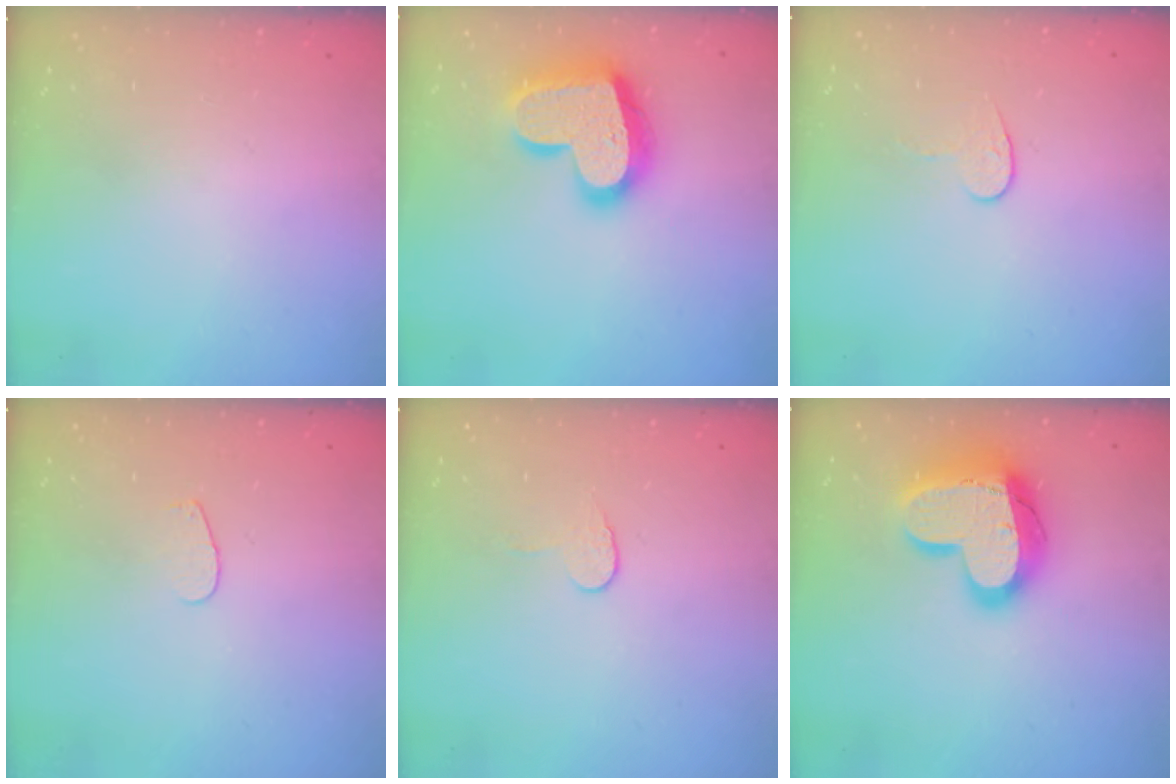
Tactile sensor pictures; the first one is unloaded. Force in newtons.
{"total": 21.7, "press": 21.6, "slide": 1.5}
{"total": 6.0, "press": 6.0, "slide": 0.4}
{"total": 2.6, "press": 2.5, "slide": 0.3}
{"total": 5.3, "press": 5.3, "slide": 0.5}
{"total": 19.7, "press": 19.7, "slide": 1.4}